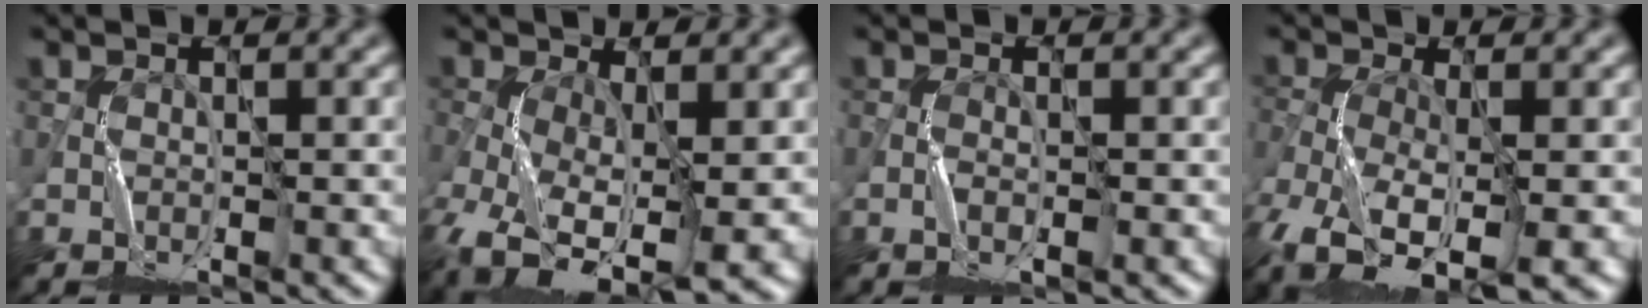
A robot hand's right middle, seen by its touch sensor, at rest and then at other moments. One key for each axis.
{"total": 10.4, "fx": -3.8, "fy": 4.6, "fz": 8.5, "tx": -0.176, "ty": -0.029, "tz": -0.064}
{"total": 1.1, "fx": -0.4, "fy": 0.4, "fz": 1.0, "tx": -0.022, "ty": 0.003, "tz": -0.009}
{"total": 10.1, "fx": -5.1, "fy": 4.3, "fz": 7.6, "tx": -0.165, "ty": -0.029, "tz": -0.097}